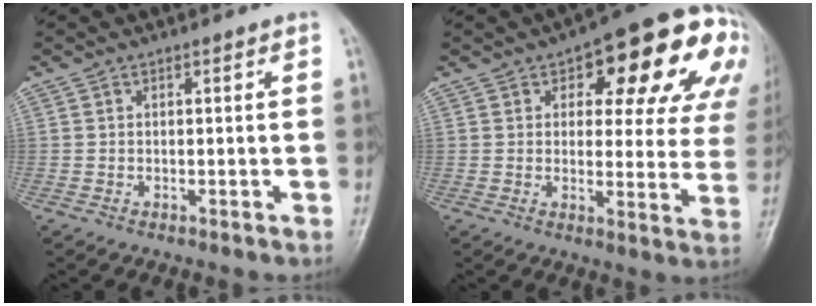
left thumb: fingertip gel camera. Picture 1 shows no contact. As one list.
[{"total": 20.9, "force": [8.8, 9.2, 16.6], "torque": [-0.162, 0.004, 0.108]}]